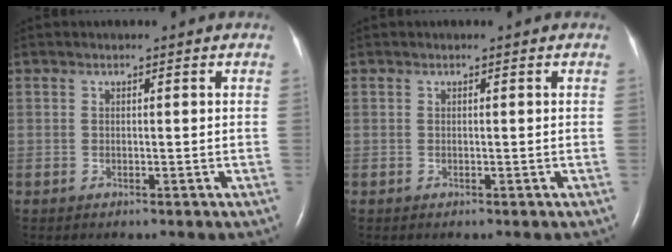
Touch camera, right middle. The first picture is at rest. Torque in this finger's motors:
{"motor_torque": [0.02, 0.12, 0.06, 0.00]}